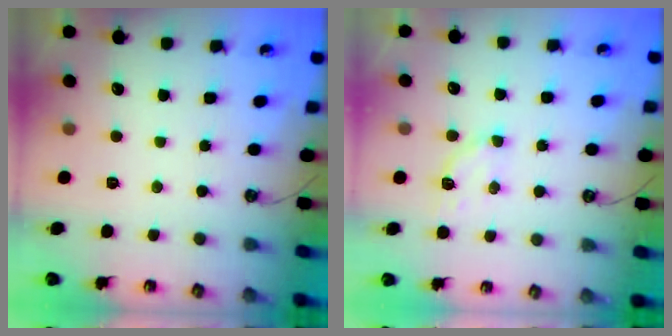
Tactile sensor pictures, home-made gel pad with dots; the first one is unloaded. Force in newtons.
{"total": 3.8, "press": 3.6, "slide": 1.2}